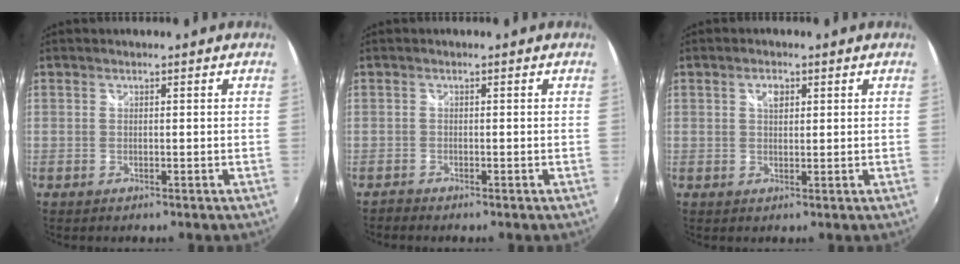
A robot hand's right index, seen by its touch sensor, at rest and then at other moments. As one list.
[{"total": 1.0, "force": [-1.0, 0.2, -0.2], "torque": [-0.002, -0.002, -0.021]}, {"total": 2.5, "force": [1.0, 1.4, 1.7], "torque": [-0.028, 0.005, 0.016]}]